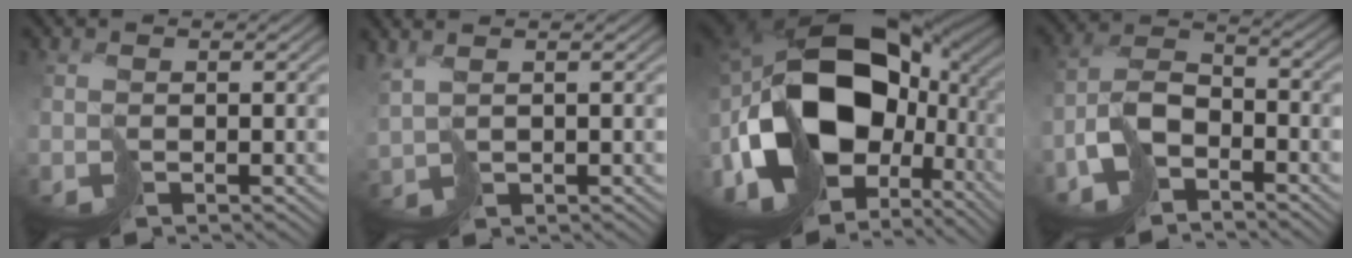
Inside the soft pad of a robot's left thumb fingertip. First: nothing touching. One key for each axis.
{"total": 2.4, "fx": 0.9, "fy": 0.3, "fz": 2.3, "tx": -0.059, "ty": 0.001, "tz": 0.020}
{"total": 22.1, "fx": -1.2, "fy": 13.0, "fz": 17.9, "tx": -0.387, "ty": -0.028, "tz": -0.010}
{"total": 7.0, "fx": -4.9, "fy": 3.0, "fz": 3.9, "tx": -0.068, "ty": 0.008, "tz": -0.100}